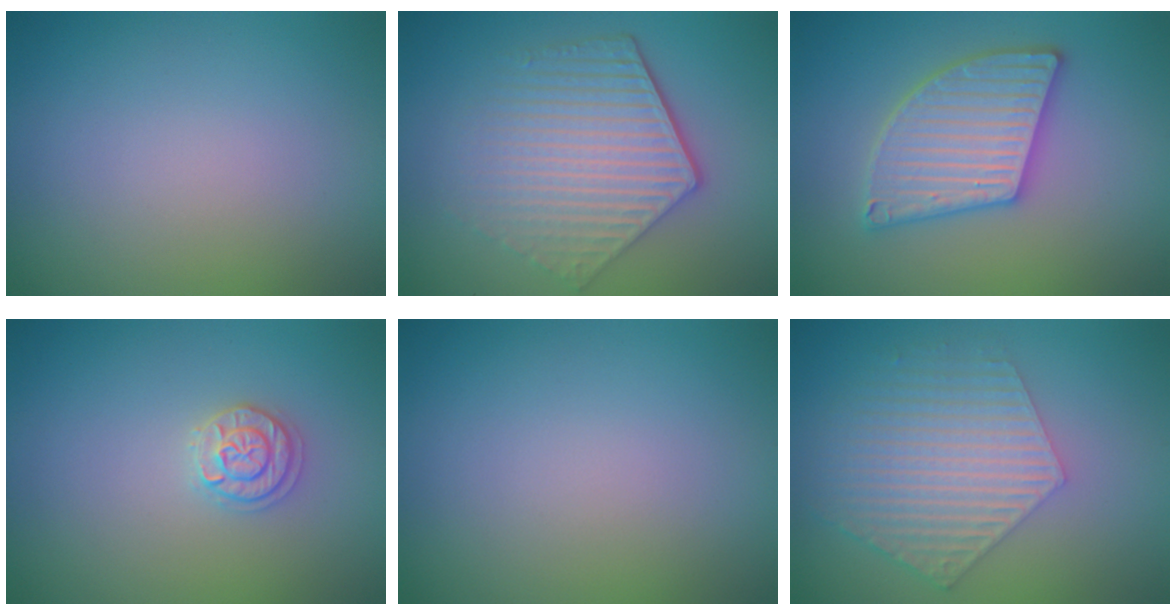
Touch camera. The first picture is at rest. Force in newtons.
{"total": 5.9, "press": 4.4, "slide": 3.9}
{"total": 5.5, "press": 5.5, "slide": 0.5}
{"total": 1.8, "press": 1.8, "slide": 0.1}
{"total": 0.0}
{"total": 5.6, "press": 4.2, "slide": 3.7}